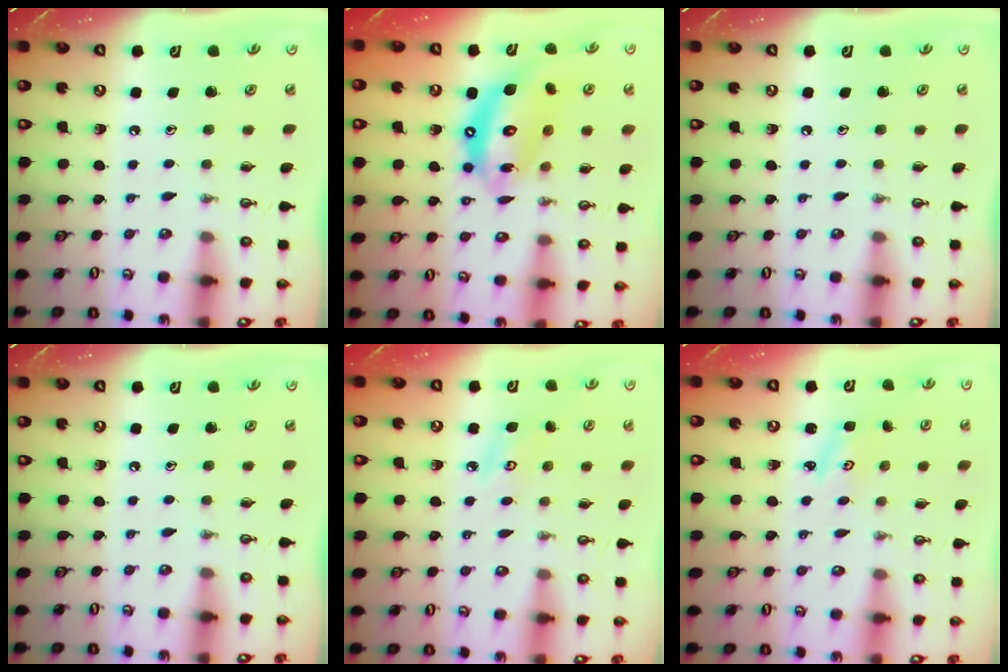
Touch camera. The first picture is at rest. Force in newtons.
{"total": 14.8, "press": 14.7, "slide": 1.5}
{"total": 0.0}
{"total": 0.0}
{"total": 5.8, "press": 5.8, "slide": 0.5}
{"total": 2.6, "press": 2.6, "slide": 0.4}